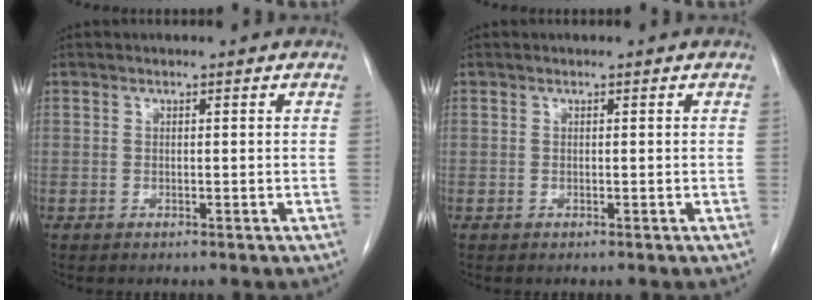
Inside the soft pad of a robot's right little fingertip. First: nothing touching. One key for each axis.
{"total": 0.0}